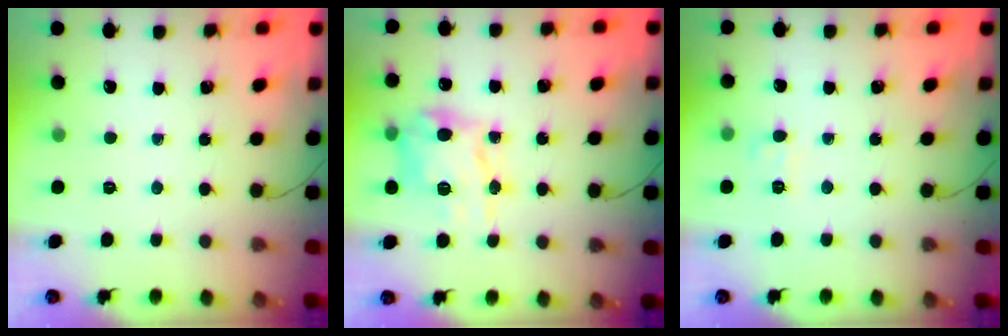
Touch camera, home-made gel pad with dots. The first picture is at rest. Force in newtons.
{"total": 11.4, "press": 11.4, "slide": 0.5}
{"total": 5.4, "press": 5.3, "slide": 1.4}